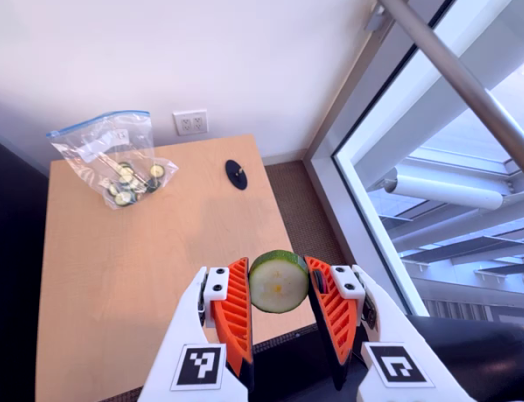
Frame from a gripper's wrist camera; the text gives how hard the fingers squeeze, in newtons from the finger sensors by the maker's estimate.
{"total": 8.9, "left": 9.1, "right": 8.7}